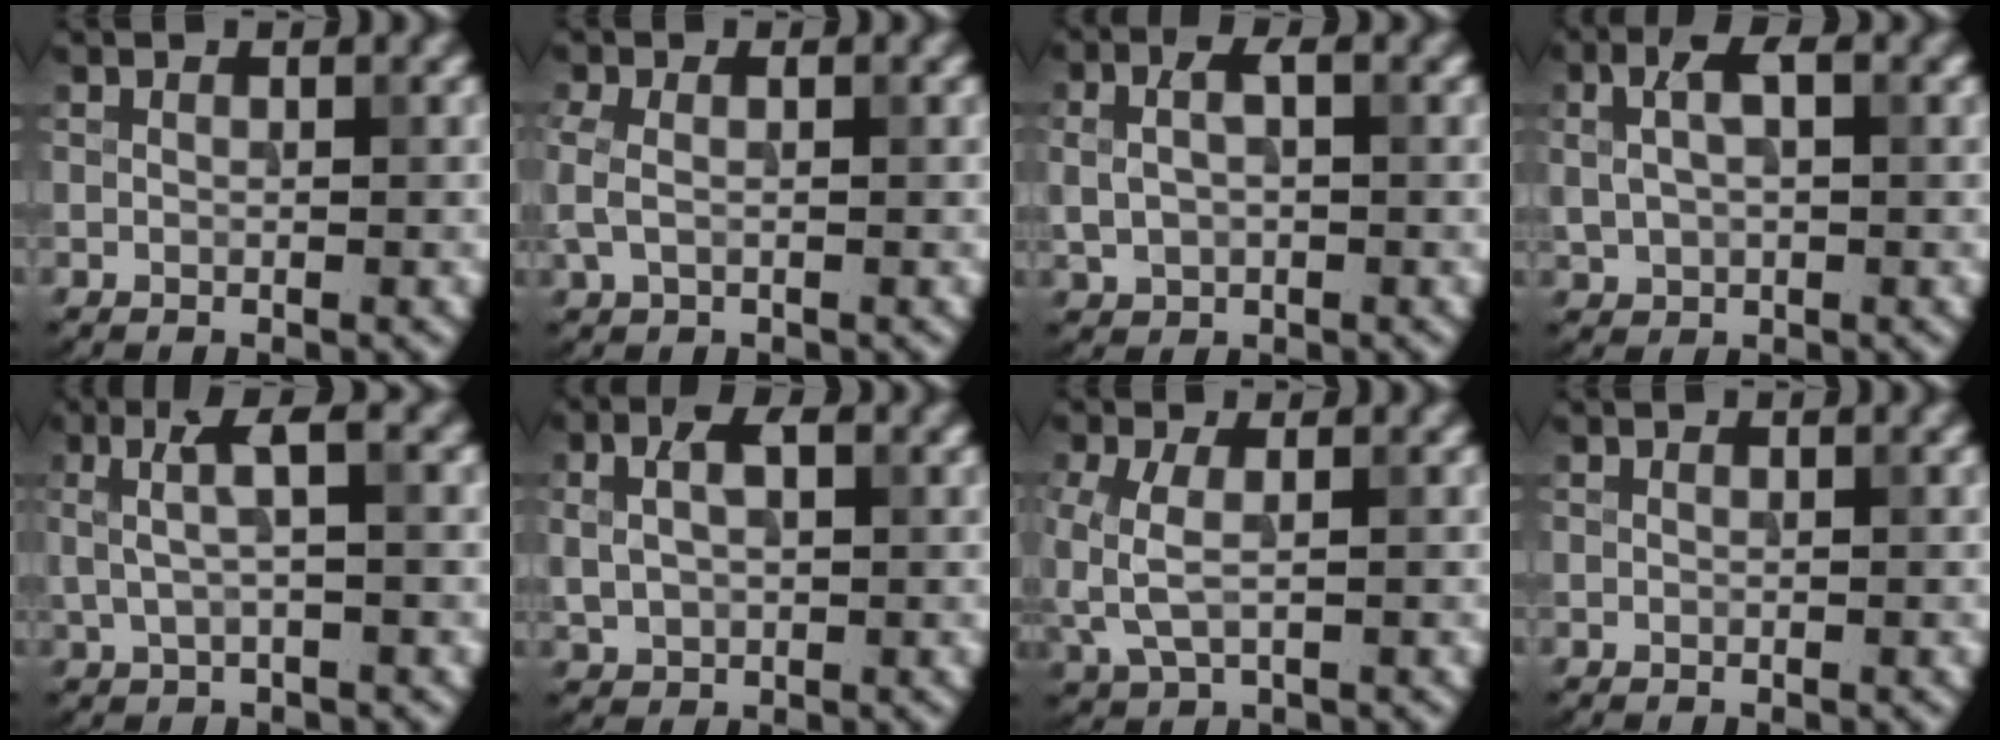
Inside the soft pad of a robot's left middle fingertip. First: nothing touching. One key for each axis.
{"total": 2.1, "fx": 0.0, "fy": 1.2, "fz": 1.7, "tx": -0.046, "ty": 0.000, "tz": -0.002}
{"total": 3.2, "fx": 0.6, "fy": 2.0, "fz": 2.5, "tx": -0.054, "ty": 0.005, "tz": 0.013}
{"total": 3.7, "fx": 1.1, "fy": 2.1, "fz": 2.9, "tx": -0.059, "ty": 0.007, "tz": 0.020}
{"total": 3.4, "fx": 0.8, "fy": 0.7, "fz": 3.3, "tx": -0.063, "ty": 0.009, "tz": 0.014}
{"total": 4.2, "fx": 1.1, "fy": 2.7, "fz": 3.0, "tx": -0.062, "ty": 0.008, "tz": 0.021}
{"total": 3.4, "fx": -0.2, "fy": 1.9, "fz": 2.9, "tx": -0.076, "ty": -0.003, "tz": -0.005}
{"total": 0.0}